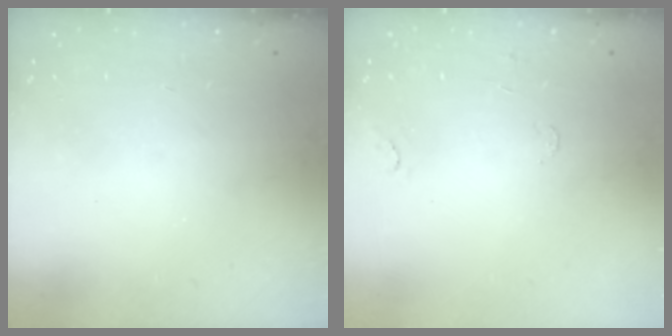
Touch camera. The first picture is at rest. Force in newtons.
{"total": 5.0, "press": 5.0, "slide": 0.5}